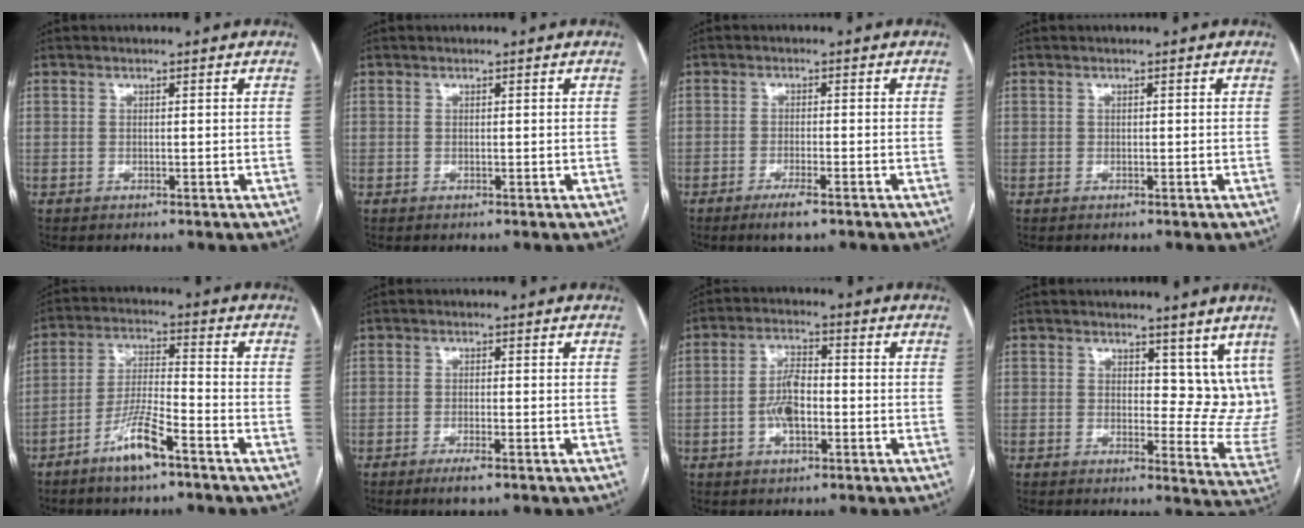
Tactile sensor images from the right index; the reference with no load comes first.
{"total": 0.0}
{"total": 3.8, "force": [-2.5, 0.4, 2.8], "torque": [-0.054, -0.007, -0.042]}
{"total": 0.0}
{"total": 8.0, "force": [-5.2, 0.9, 6.0], "torque": [-0.124, -0.005, -0.099]}
{"total": 2.9, "force": [-1.9, 0.4, 2.1], "torque": [-0.039, -0.004, -0.032]}
{"total": 5.9, "force": [-1.3, 2.5, 5.2], "torque": [-0.106, 0.009, -0.026]}
{"total": 9.2, "force": [6.0, 5.0, 4.9], "torque": [-0.039, -0.020, 0.070]}